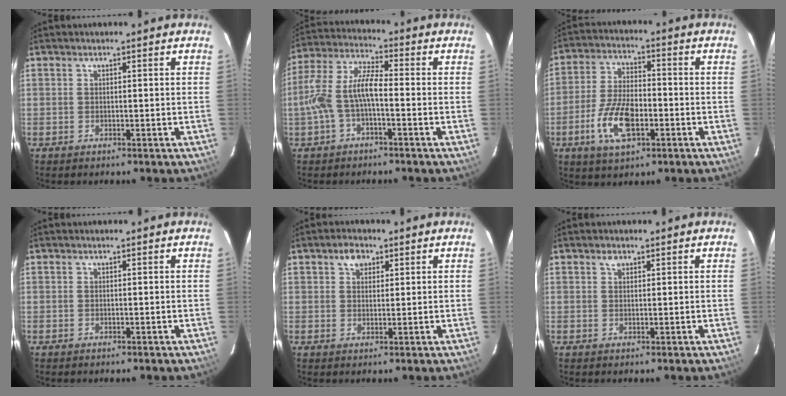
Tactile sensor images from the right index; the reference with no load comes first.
{"total": 8.7, "force": [-2.5, 2.7, 7.9], "torque": [-0.179, 0.015, -0.047]}
{"total": 11.4, "force": [-4.3, 5.2, 9.2], "torque": [-0.195, -0.003, -0.076]}
{"total": 0.0}
{"total": 3.3, "force": [1.7, 2.3, 1.6], "torque": [-0.022, 0.011, 0.029]}
{"total": 1.2, "force": [0.7, 0.8, 0.5], "torque": [-0.008, 0.004, 0.013]}